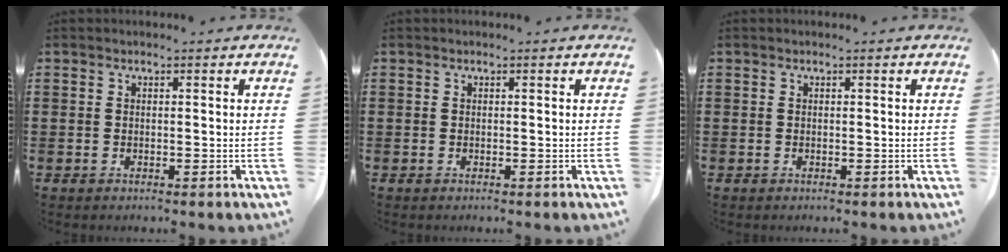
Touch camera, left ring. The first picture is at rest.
{"total": 0.0}
{"total": 0.0}